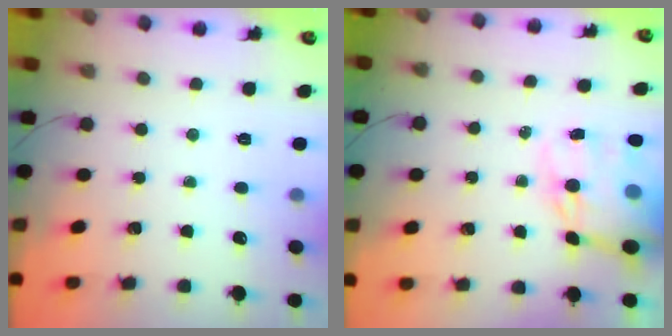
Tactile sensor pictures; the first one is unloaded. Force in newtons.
{"total": 16.1, "press": 15.7, "slide": 3.8}